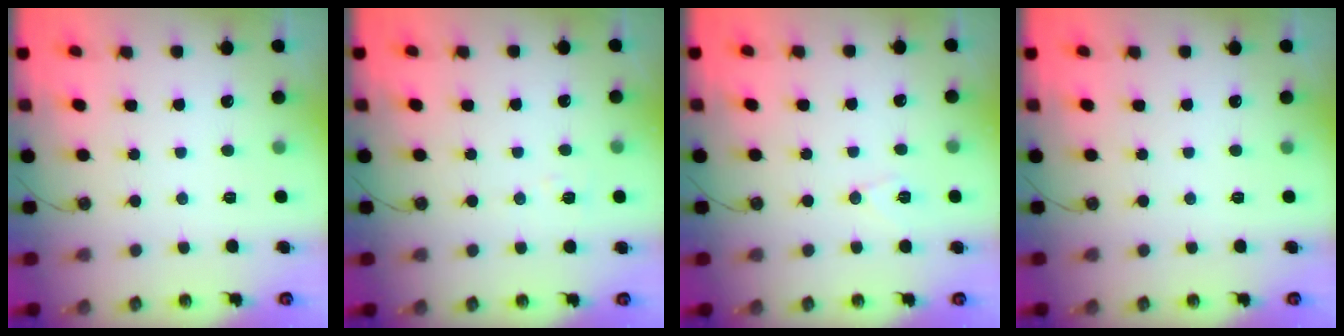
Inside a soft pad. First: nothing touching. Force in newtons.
{"total": 5.0, "press": 4.6, "slide": 1.9}
{"total": 6.1, "press": 5.6, "slide": 2.5}
{"total": 0.0}